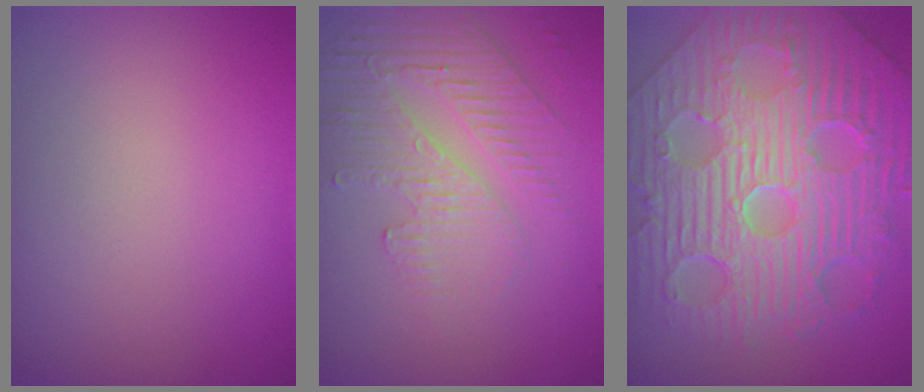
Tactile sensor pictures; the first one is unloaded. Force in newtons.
{"total": 5.0, "press": 3.1, "slide": 3.9}
{"total": 12.4, "press": 8.2, "slide": 9.3}